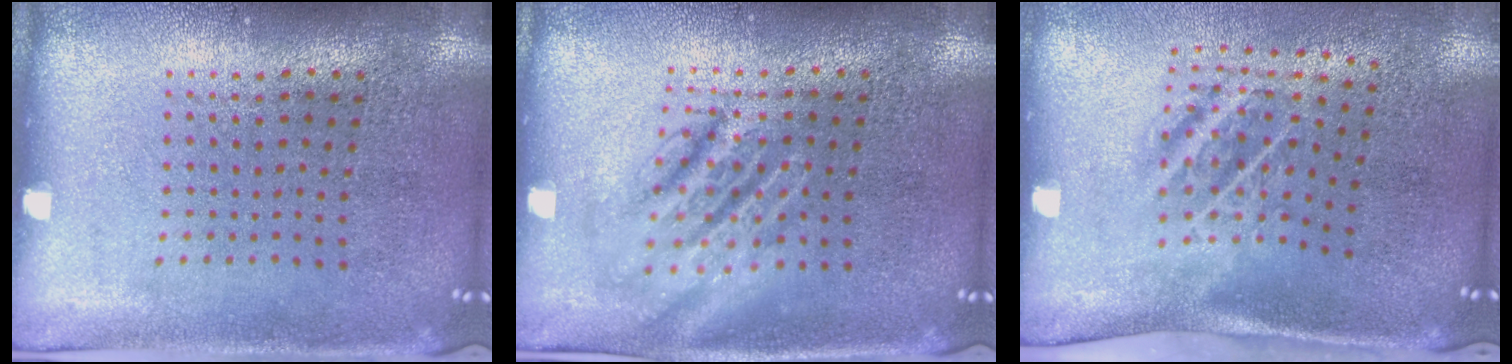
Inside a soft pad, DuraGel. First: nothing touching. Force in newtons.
{"total": 2.5, "press": 2.5, "slide": 0.3}
{"total": 1.8, "press": 1.1, "slide": 1.4}